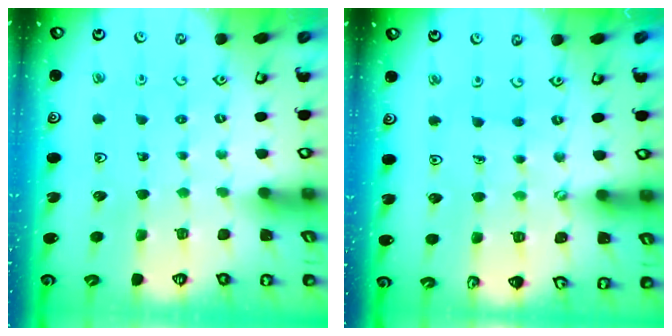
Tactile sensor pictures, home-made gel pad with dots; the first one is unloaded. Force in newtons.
{"total": 2.5, "press": 2.5, "slide": 0.2}